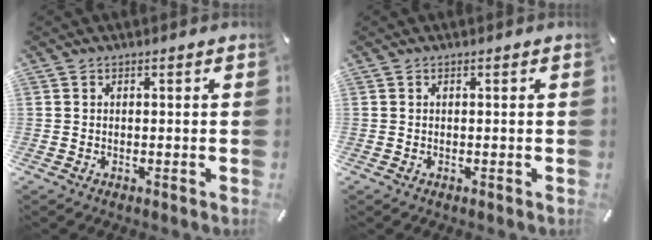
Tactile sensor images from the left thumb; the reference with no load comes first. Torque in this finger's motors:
{"motor_torque": [-0.11, 0.11, -0.07, 0.06, 0.00]}